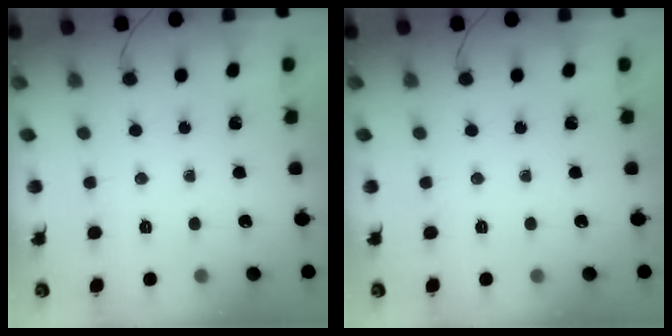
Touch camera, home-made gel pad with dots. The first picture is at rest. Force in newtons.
{"total": 0.0}